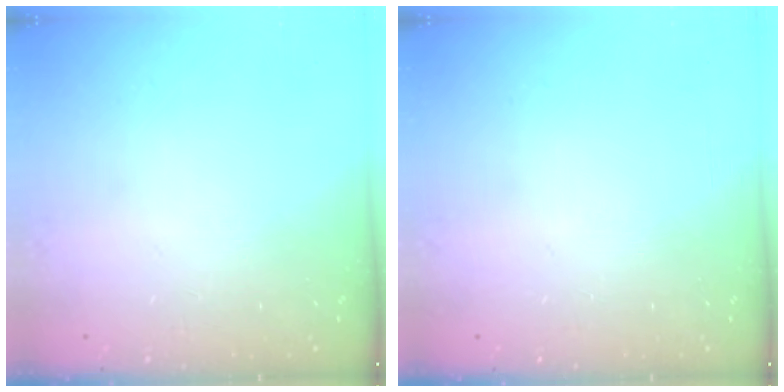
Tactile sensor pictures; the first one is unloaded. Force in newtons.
{"total": 0.0}